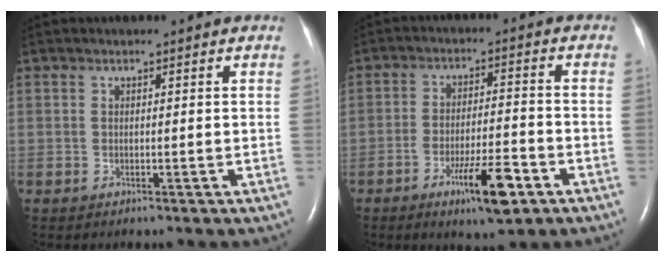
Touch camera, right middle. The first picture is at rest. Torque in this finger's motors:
{"motor_torque": [1.26, -0.88, 0.24, 0.10]}